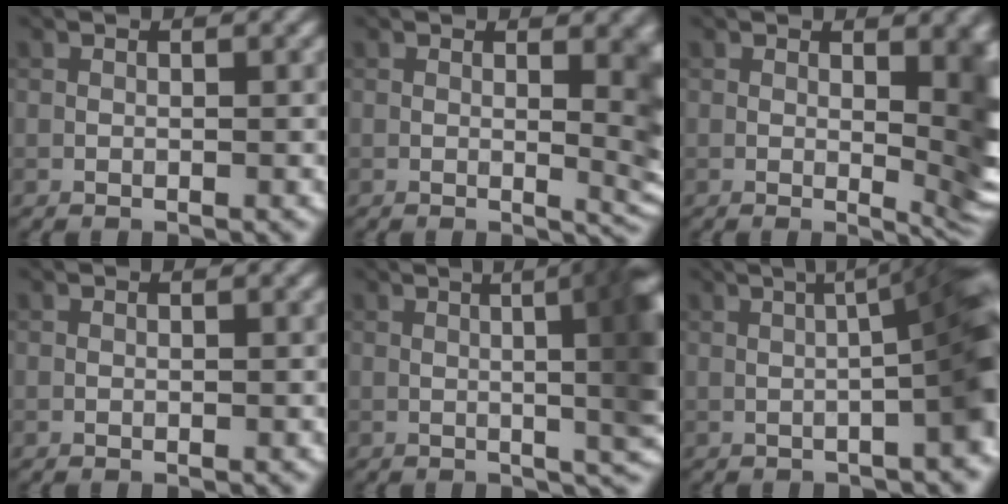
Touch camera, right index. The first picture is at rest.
{"total": 5.2, "force": [0.7, 1.8, 4.9], "torque": [-0.042, -0.004, 0.012]}
{"total": 7.3, "force": [0.9, 2.5, 6.8], "torque": [-0.070, -0.004, 0.014]}
{"total": 0.0}
{"total": 14.0, "force": [1.4, 5.6, 12.8], "torque": [-0.102, 0.026, 0.006]}
{"total": 8.6, "force": [0.1, 2.0, 8.4], "torque": [-0.082, 0.018, 0.002]}